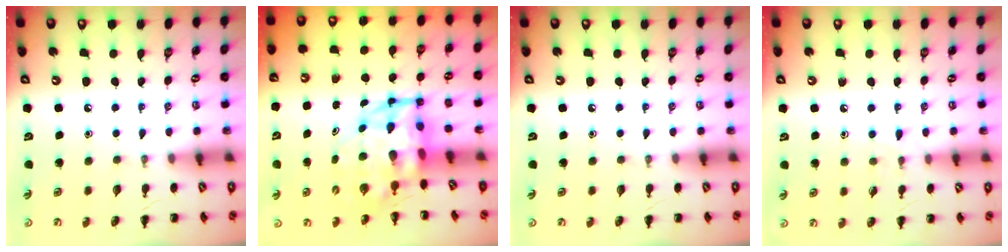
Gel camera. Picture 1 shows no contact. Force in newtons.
{"total": 6.6, "press": 6.3, "slide": 2.1}
{"total": 0.0}
{"total": 5.2, "press": 4.8, "slide": 2.2}